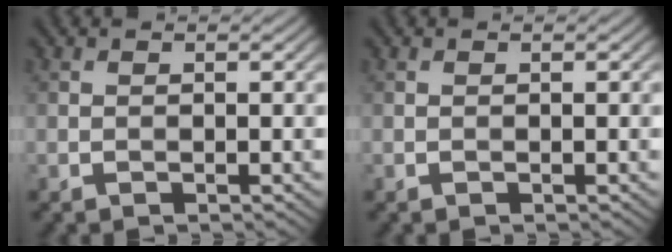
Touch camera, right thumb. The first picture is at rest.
{"total": 0.0}